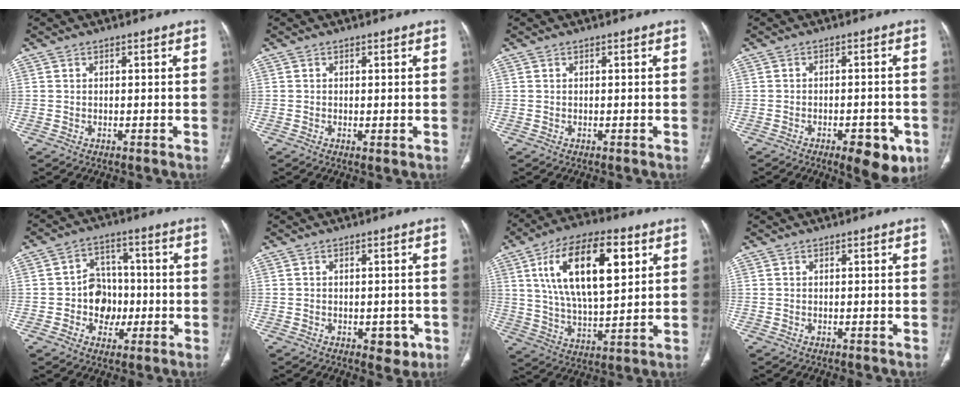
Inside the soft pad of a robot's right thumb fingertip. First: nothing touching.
{"total": 0.9, "force": [-0.1, 0.3, 0.8], "torque": [-0.018, -0.005, -0.002]}
{"total": 0.0}
{"total": 8.1, "force": [-3.9, 3.3, 6.3], "torque": [-0.066, 0.007, -0.047]}
{"total": 8.6, "force": [-1.5, 7.4, 4.2], "torque": [-0.016, 0.024, -0.028]}
{"total": 3.7, "force": [-1.4, 2.4, 2.5], "torque": [-0.011, 0.003, -0.013]}
{"total": 20.7, "force": [7.0, 9.2, 17.2], "torque": [-0.279, -0.011, 0.121]}
{"total": 0.0}